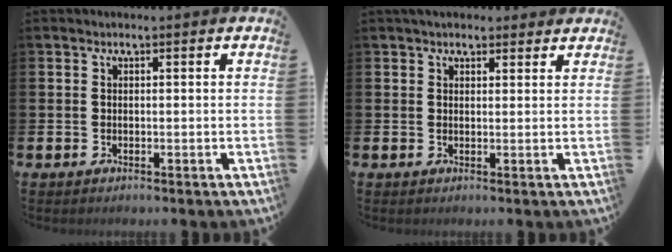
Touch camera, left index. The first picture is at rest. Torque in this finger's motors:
{"motor_torque": [0.99, -1.14, 0.08, 0.11]}